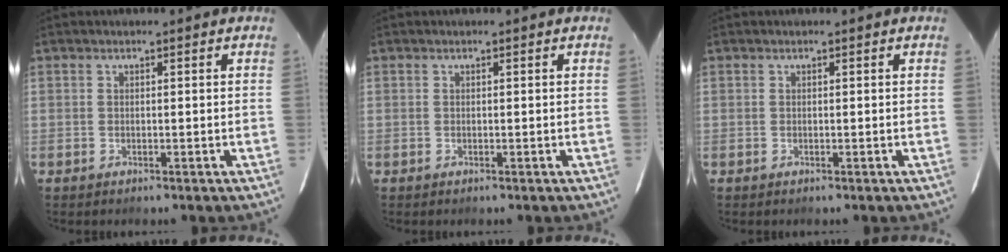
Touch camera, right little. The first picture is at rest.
{"total": 0.0}
{"total": 0.0}